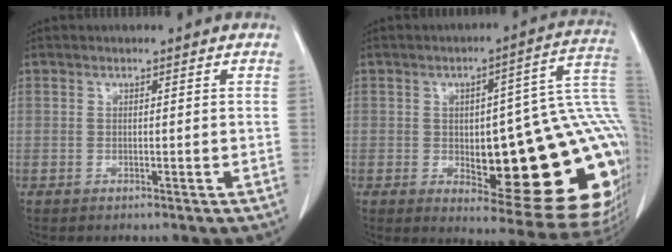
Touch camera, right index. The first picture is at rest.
{"total": 27.3, "force": [-3.0, 6.8, 26.3], "torque": [-0.244, 0.024, -0.022]}